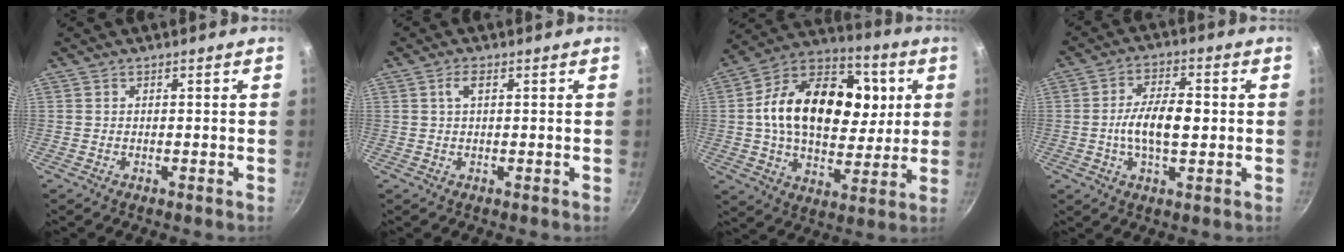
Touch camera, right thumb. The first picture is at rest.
{"total": 2.2, "force": [0.8, 0.9, 1.9], "torque": [-0.034, 0.005, 0.016]}
{"total": 25.6, "force": [4.3, 17.3, 18.4], "torque": [-0.270, 0.013, 0.055]}
{"total": 9.7, "force": [-0.3, 4.6, 8.5], "torque": [-0.140, 0.017, -0.013]}